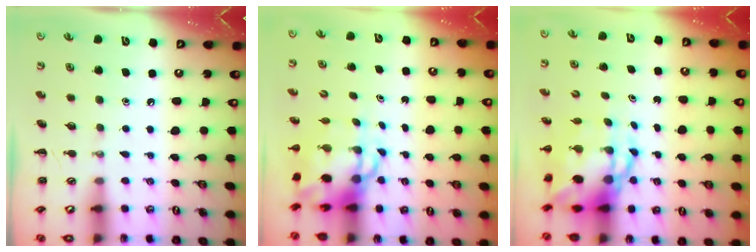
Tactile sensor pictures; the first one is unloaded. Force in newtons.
{"total": 7.0, "press": 6.8, "slide": 1.9}
{"total": 8.9, "press": 8.6, "slide": 2.3}